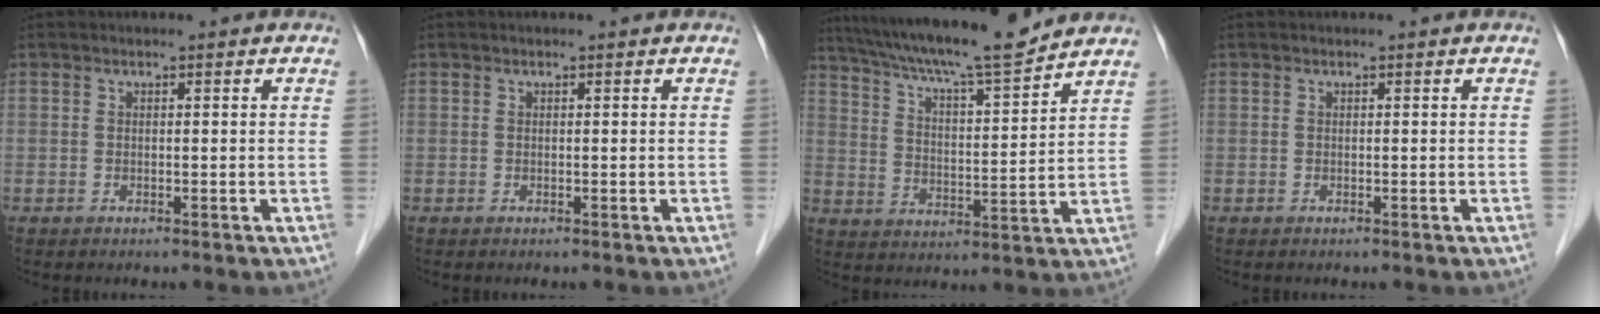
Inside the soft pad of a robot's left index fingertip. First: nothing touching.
{"total": 0.0}
{"total": 15.4, "force": [13.7, 0.0, 7.0], "torque": [-0.121, -0.001, 0.217]}
{"total": 0.0}